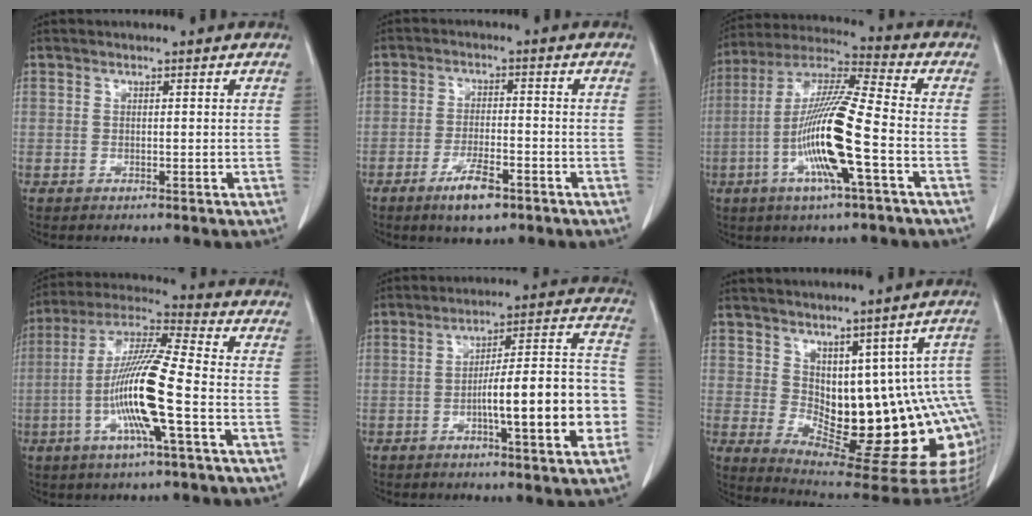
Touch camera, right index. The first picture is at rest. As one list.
[{"total": 6.2, "force": [-3.8, 1.5, 4.7], "torque": [-0.088, -0.006, -0.062]}, {"total": 15.3, "force": [-4.2, 0.4, 14.7], "torque": [-0.293, -0.005, -0.086]}, {"total": 14.1, "force": [-3.6, 0.2, 13.6], "torque": [-0.271, -0.003, -0.075]}, {"total": 15.6, "force": [-4.3, 1.7, 14.9], "torque": [-0.209, 0.022, -0.060]}, {"total": 16.5, "force": [-1.0, 7.0, 14.8], "torque": [-0.141, 0.010, 0.007]}]